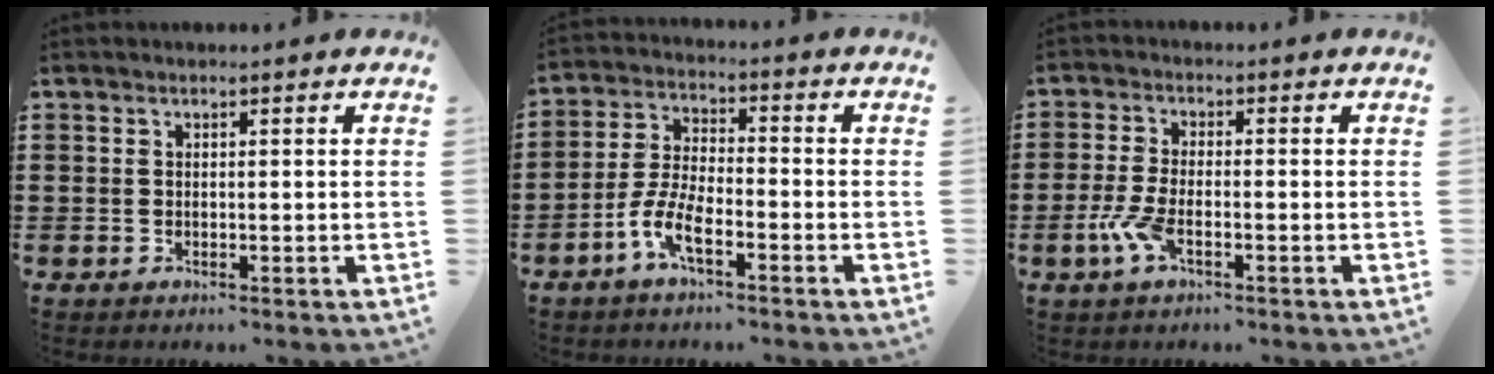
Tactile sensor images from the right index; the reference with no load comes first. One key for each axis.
{"total": 6.2, "fx": -3.7, "fy": 1.8, "fz": 4.7, "tx": -0.127, "ty": -0.011, "tz": -0.077}
{"total": 4.5, "fx": -2.2, "fy": 1.1, "fz": 3.8, "tx": -0.099, "ty": -0.012, "tz": -0.047}